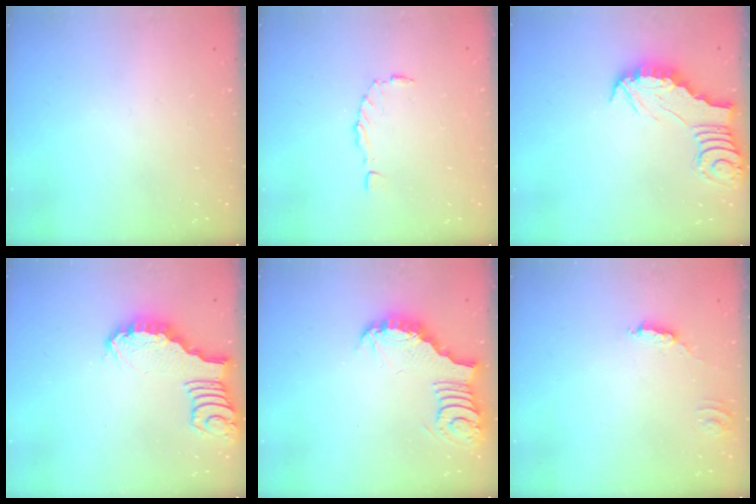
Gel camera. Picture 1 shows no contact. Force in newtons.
{"total": 1.9, "press": 1.9, "slide": 0.3}
{"total": 2.5, "press": 2.5, "slide": 0.2}
{"total": 2.4, "press": 2.4, "slide": 0.2}
{"total": 3.6, "press": 3.6, "slide": 0.5}
{"total": 2.7, "press": 2.7, "slide": 0.2}